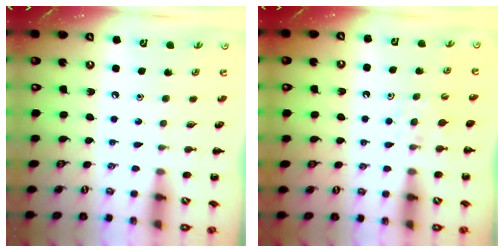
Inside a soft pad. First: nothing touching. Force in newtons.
{"total": 4.7, "press": 4.4, "slide": 1.4}